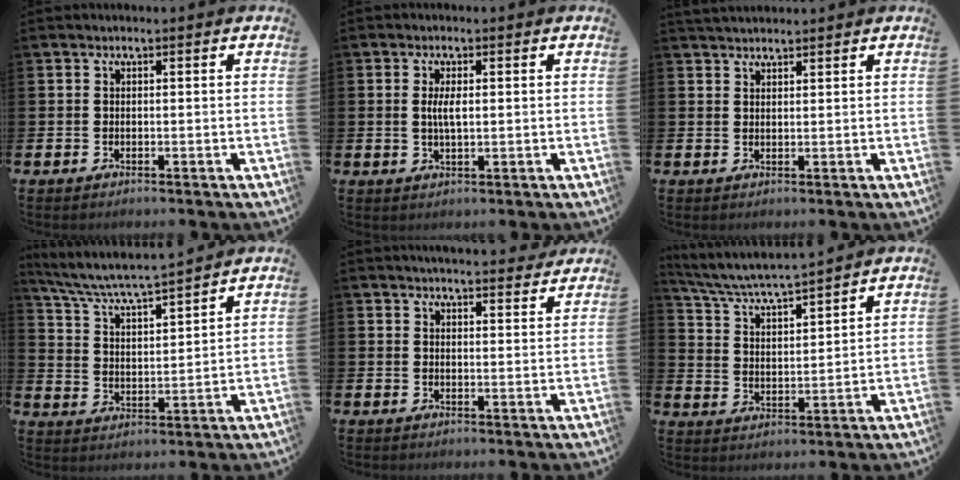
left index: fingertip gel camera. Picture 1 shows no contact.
{"total": 2.8, "force": [0.5, 0.9, 2.6], "torque": [-0.049, 0.004, 0.006]}
{"total": 2.1, "force": [2.0, 0.5, 0.3], "torque": [-0.002, -0.004, 0.035]}
{"total": 6.1, "force": [5.8, 0.0, 1.8], "torque": [-0.062, -0.047, 0.095]}
{"total": 4.2, "force": [4.2, 0.2, 0.4], "torque": [-0.008, -0.025, 0.074]}
{"total": 5.6, "force": [5.5, 0.0, 1.3], "torque": [-0.053, -0.044, 0.090]}